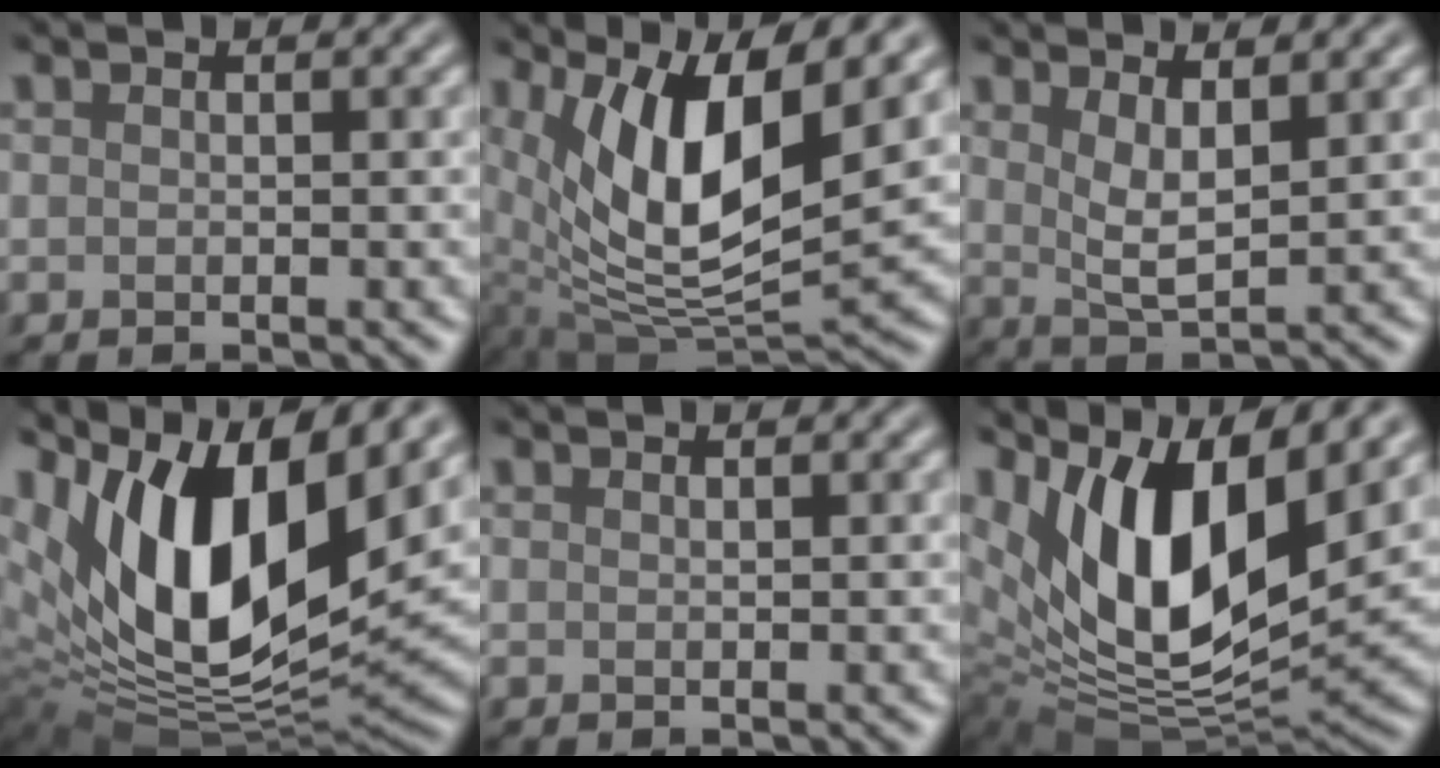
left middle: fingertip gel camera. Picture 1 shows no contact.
{"total": 12.6, "force": [5.2, 4.4, 10.6], "torque": [-0.186, -0.010, 0.097]}
{"total": 3.4, "force": [1.6, 1.0, 2.8], "torque": [-0.057, -0.010, 0.032]}
{"total": 16.0, "force": [6.0, 7.3, 12.9], "torque": [-0.242, 0.004, 0.101]}
{"total": 0.0}
{"total": 14.5, "force": [6.1, 6.6, 11.4], "torque": [-0.205, 0.004, 0.107]}